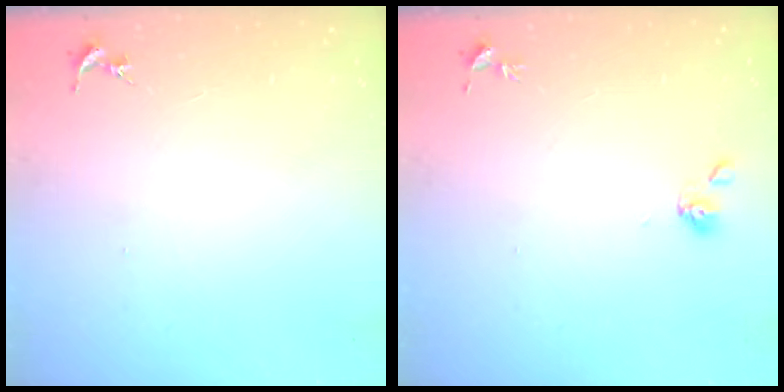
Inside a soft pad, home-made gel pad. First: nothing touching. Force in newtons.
{"total": 4.7, "press": 4.5, "slide": 1.3}